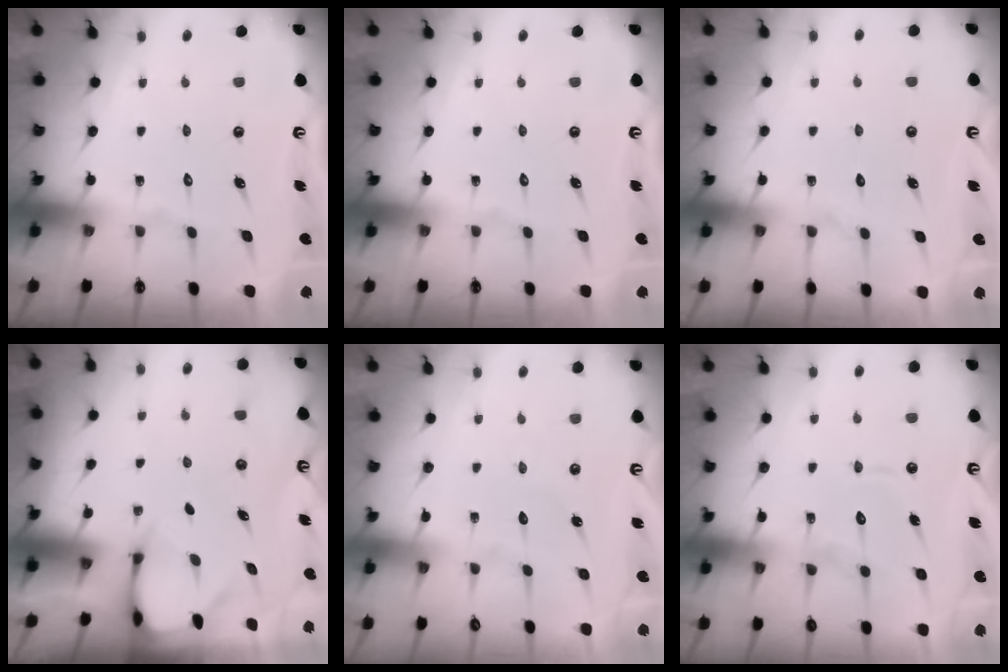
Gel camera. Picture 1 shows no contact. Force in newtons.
{"total": 0.0}
{"total": 3.9, "press": 3.9, "slide": 0.5}
{"total": 2.3, "press": 2.3, "slide": 0.1}
{"total": 2.0, "press": 2.0, "slide": 0.1}
{"total": 9.8, "press": 9.8, "slide": 0.9}